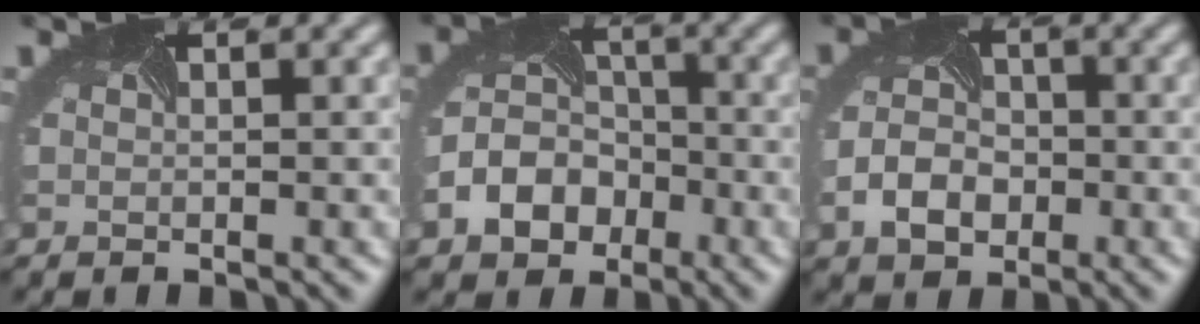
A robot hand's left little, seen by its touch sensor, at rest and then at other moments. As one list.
[{"total": 5.6, "force": [-2.5, 4.5, 2.2], "torque": [-0.048, 0.001, -0.055]}, {"total": 3.5, "force": [-1.5, 2.8, 1.5], "torque": [-0.037, -0.001, -0.033]}]